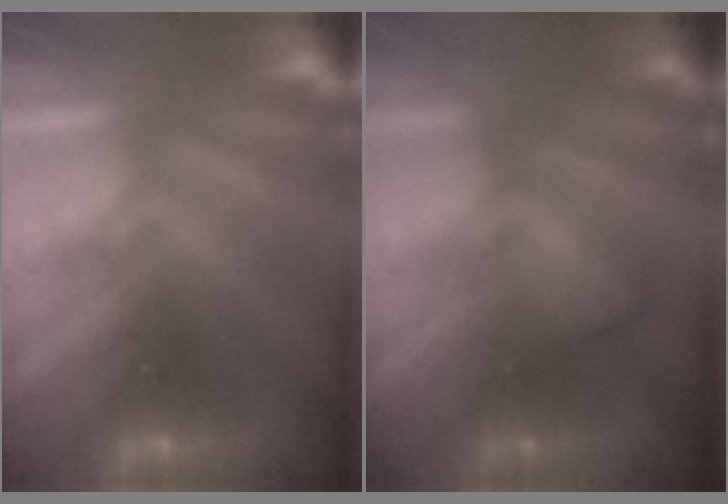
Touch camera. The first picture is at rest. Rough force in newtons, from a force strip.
{"total": 2.0}